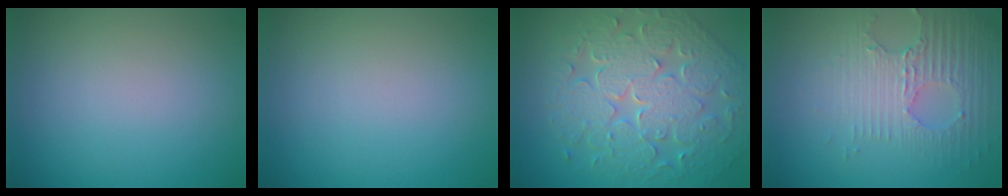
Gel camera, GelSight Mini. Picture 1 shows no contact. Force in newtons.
{"total": 0.0}
{"total": 9.3, "press": 6.6, "slide": 6.5}
{"total": 3.5, "press": 3.3, "slide": 1.2}